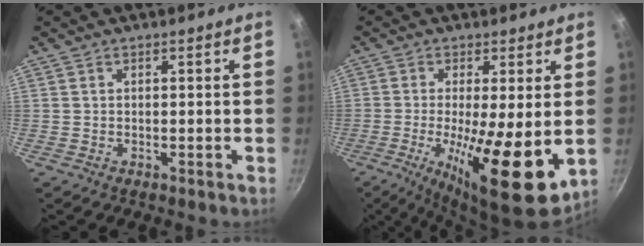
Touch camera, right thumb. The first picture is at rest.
{"total": 15.2, "force": [-2.0, 3.8, 14.6], "torque": [-0.239, -0.015, -0.030]}